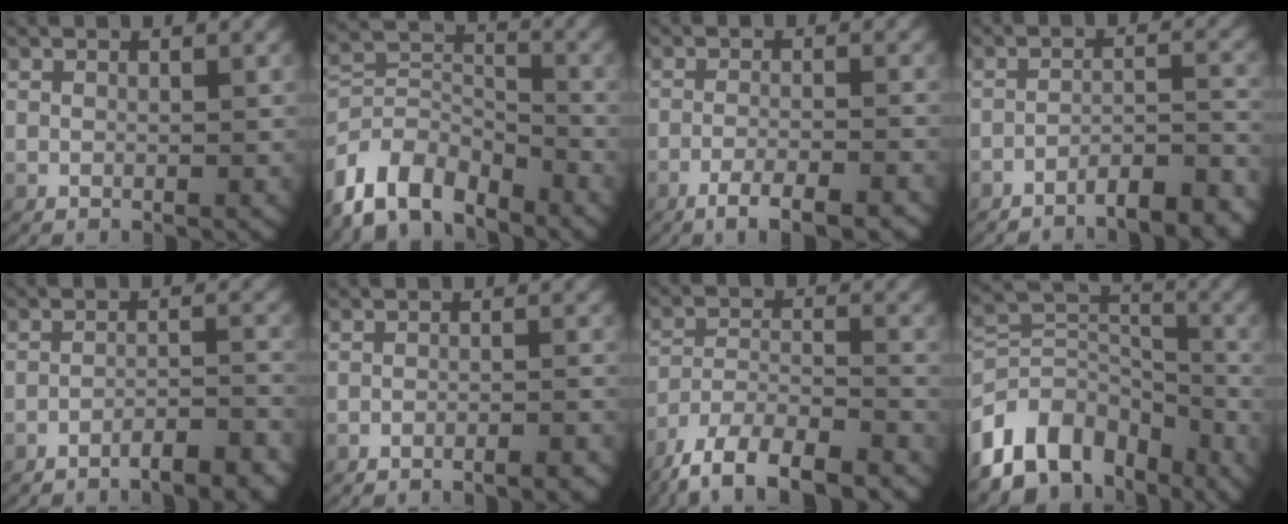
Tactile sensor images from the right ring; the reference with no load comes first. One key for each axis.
{"total": 10.2, "fx": -5.6, "fy": 7.4, "fz": 4.2, "tx": -0.087, "ty": -0.044, "tz": -0.089}
{"total": 5.3, "fx": -3.9, "fy": 1.3, "fz": 3.3, "tx": -0.052, "ty": -0.009, "tz": -0.061}
{"total": 5.7, "fx": -5.3, "fy": 1.0, "fz": 1.9, "tx": -0.028, "ty": -0.015, "tz": -0.080}
{"total": 4.8, "fx": -4.4, "fy": 0.8, "fz": 1.6, "tx": -0.024, "ty": -0.010, "tz": -0.070}
{"total": 2.0, "fx": -1.9, "fy": 0.3, "fz": 0.6, "tx": -0.007, "ty": 0.000, "tz": -0.036}
{"total": 9.6, "fx": -7.0, "fy": 4.6, "fz": 4.6, "tx": -0.084, "ty": -0.025, "tz": -0.108}
{"total": 11.1, "fx": -3.5, "fy": 8.3, "fz": 6.4, "tx": -0.122, "ty": -0.043, "tz": -0.049}